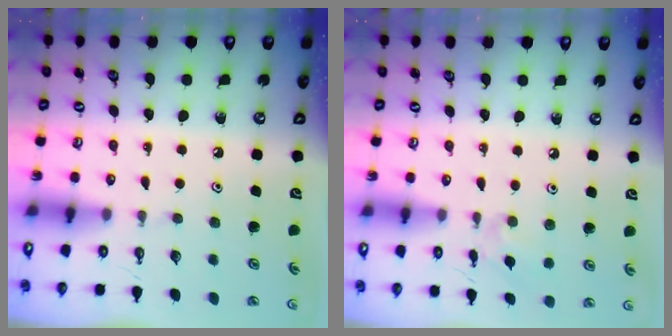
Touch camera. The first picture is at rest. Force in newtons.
{"total": 5.4, "press": 5.4, "slide": 0.8}